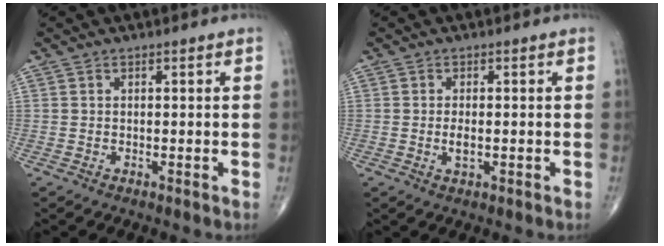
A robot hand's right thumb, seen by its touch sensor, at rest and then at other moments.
{"total": 2.2, "force": [-0.3, 1.0, 2.0], "torque": [-0.037, -0.001, -0.004]}